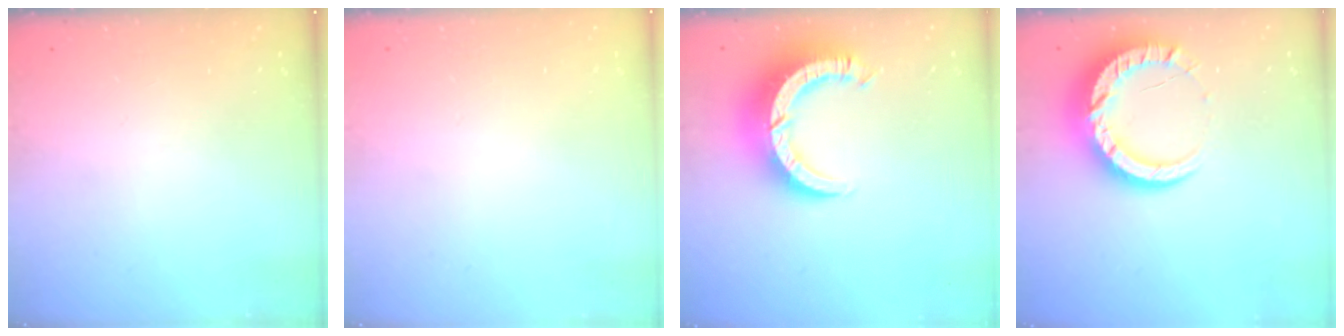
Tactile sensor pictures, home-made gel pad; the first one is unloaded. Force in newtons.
{"total": 2.6, "press": 2.6, "slide": 0.2}
{"total": 12.6, "press": 12.6, "slide": 1.4}
{"total": 13.4, "press": 13.4, "slide": 1.1}